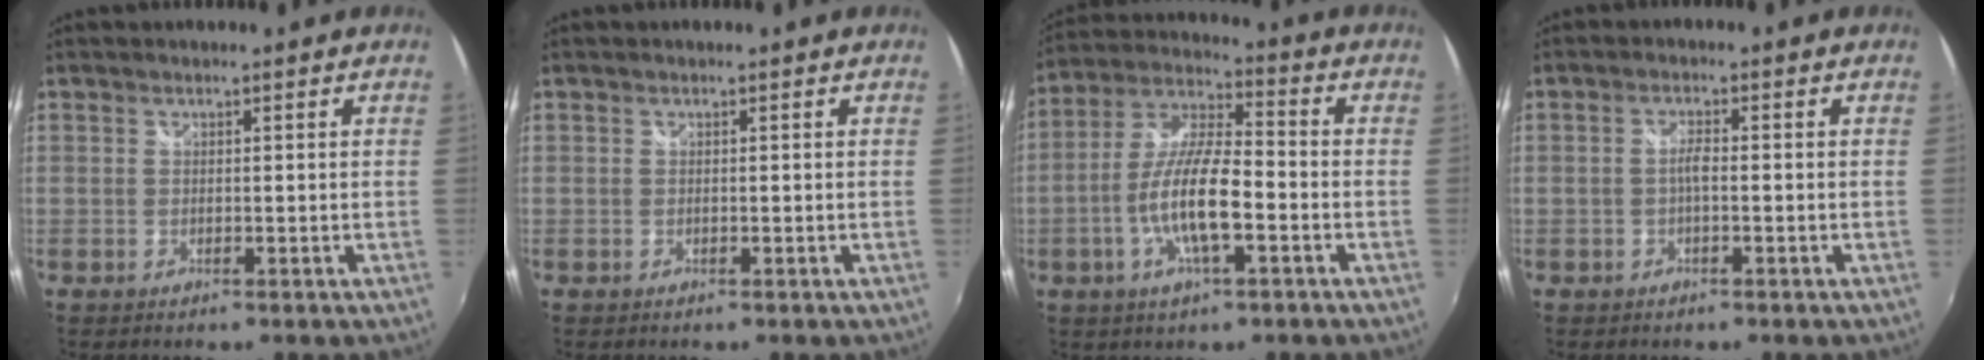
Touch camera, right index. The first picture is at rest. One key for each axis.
{"total": 0.0}
{"total": 12.6, "fx": -4.0, "fy": 3.3, "fz": 11.5, "tx": -0.238, "ty": -0.001, "tz": -0.075}
{"total": 1.8, "fx": -0.5, "fy": 0.3, "fz": 1.7, "tx": -0.034, "ty": 0.005, "tz": -0.011}